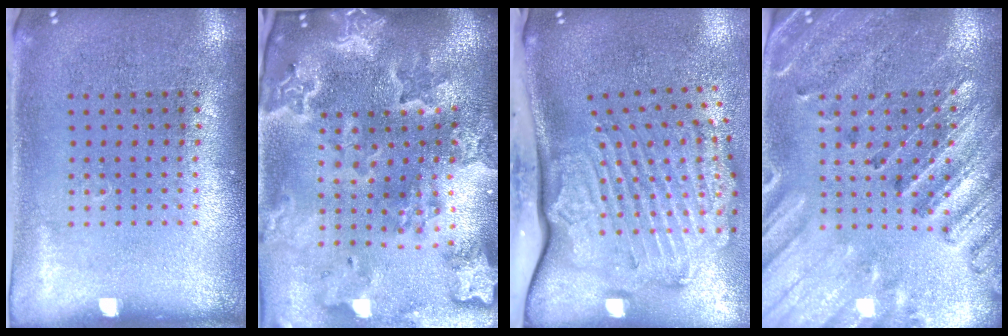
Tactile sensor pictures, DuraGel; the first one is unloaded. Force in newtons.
{"total": 4.4, "press": 3.6, "slide": 2.6}
{"total": 3.6, "press": 2.3, "slide": 2.7}
{"total": 2.7, "press": 2.6, "slide": 0.9}